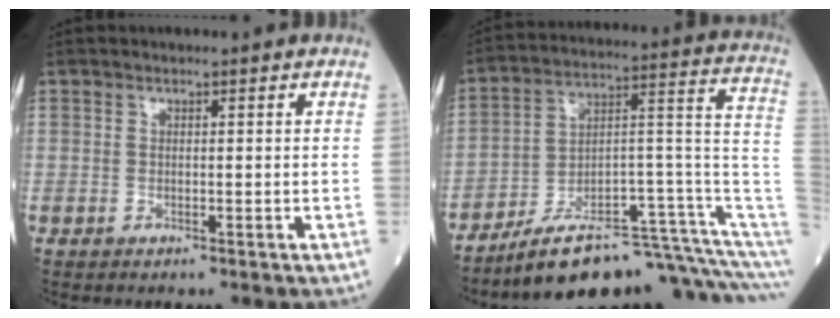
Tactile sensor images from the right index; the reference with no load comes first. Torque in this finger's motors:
{"motor_torque": [-0.90, -1.12, -1.05, -0.21]}